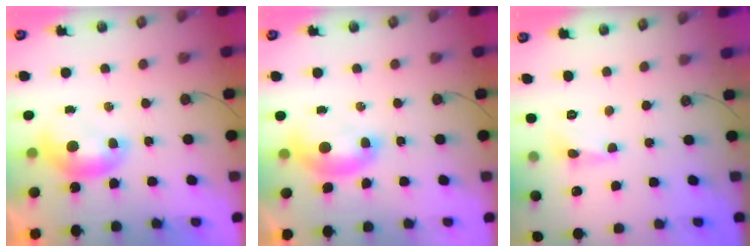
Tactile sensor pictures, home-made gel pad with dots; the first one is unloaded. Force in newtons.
{"total": 2.0, "press": 1.9, "slide": 0.6}
{"total": 2.4, "press": 2.3, "slide": 0.5}